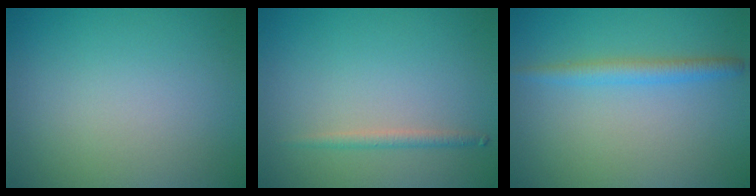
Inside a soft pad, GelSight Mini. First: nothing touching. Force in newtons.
{"total": 1.2, "press": 1.2, "slide": 0.0}
{"total": 2.1, "press": 2.1, "slide": 0.2}